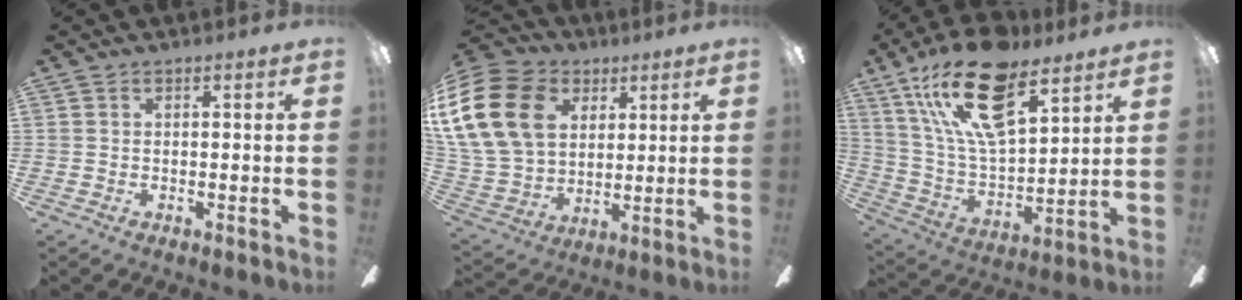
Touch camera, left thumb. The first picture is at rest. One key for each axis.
{"total": 22.2, "fx": 7.4, "fy": 16.6, "fz": 12.8, "tx": -0.286, "ty": -0.013, "tz": 0.137}
{"total": 22.9, "fx": 13.9, "fy": 9.9, "fz": 15.3, "tx": -0.295, "ty": -0.063, "tz": 0.238}